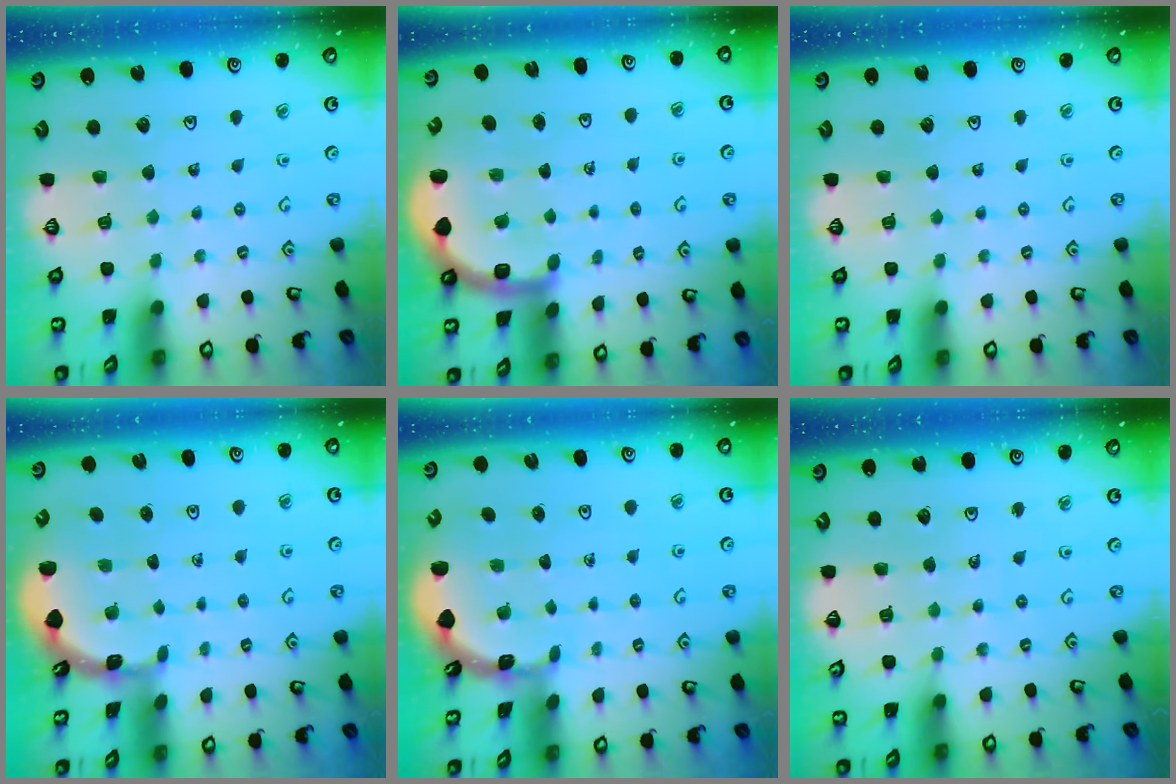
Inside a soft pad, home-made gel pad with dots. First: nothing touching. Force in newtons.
{"total": 6.1, "press": 5.9, "slide": 1.5}
{"total": 0.0}
{"total": 1.6, "press": 1.6, "slide": 0.2}
{"total": 1.6, "press": 1.6, "slide": 0.2}
{"total": 3.3, "press": 3.3, "slide": 0.3}